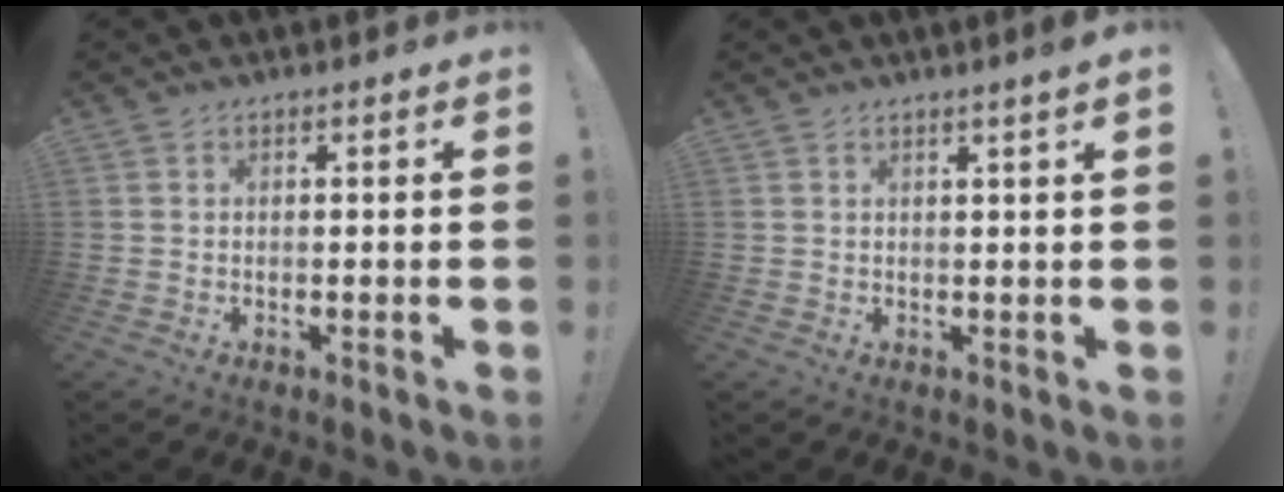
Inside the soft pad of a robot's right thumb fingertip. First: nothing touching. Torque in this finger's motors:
{"motor_torque": [-0.06, 0.02, 0.02, 0.02, 0.00]}